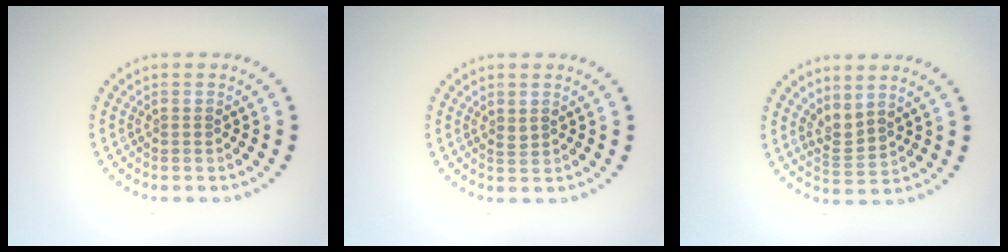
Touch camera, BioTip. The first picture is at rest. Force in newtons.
{"total": 0.6, "press": 0.5, "slide": 0.3}
{"total": 2.1, "press": 1.4, "slide": 1.6}